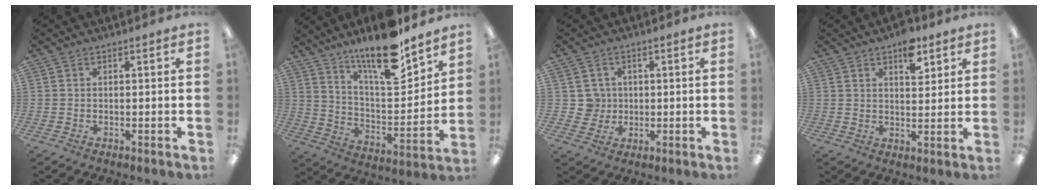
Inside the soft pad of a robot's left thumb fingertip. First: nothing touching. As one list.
[{"total": 17.4, "force": [13.9, 4.2, 9.7], "torque": [-0.163, -0.095, 0.231]}, {"total": 4.4, "force": [0.8, 4.4, 0.2], "torque": [-0.002, 0.004, 0.012]}, {"total": 7.7, "force": [4.7, 3.8, 4.7], "torque": [-0.047, -0.025, 0.074]}]